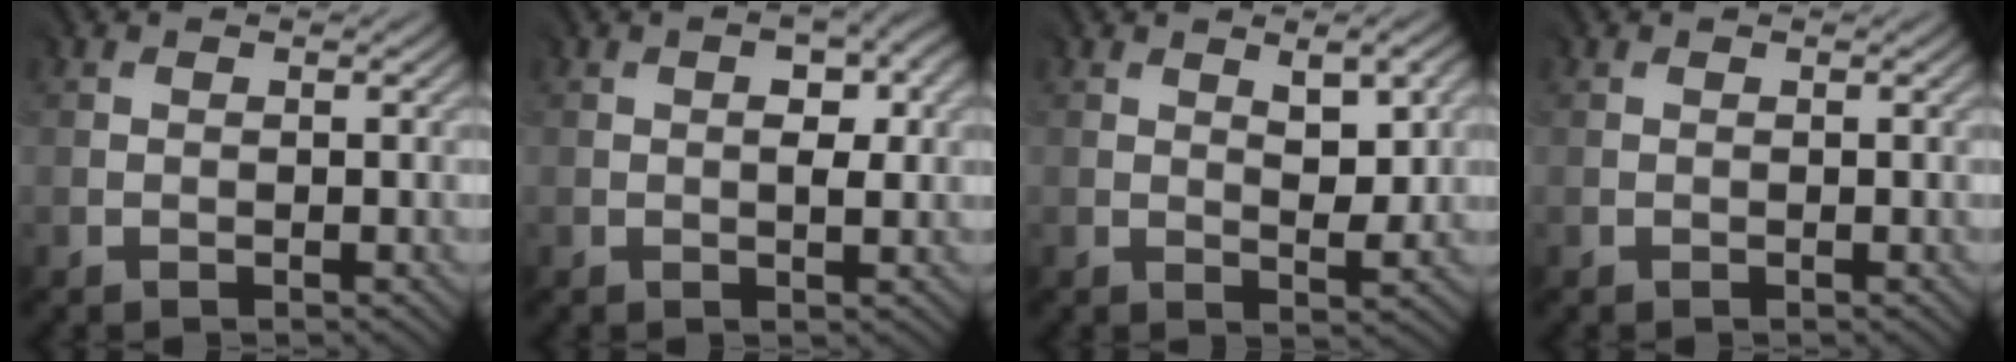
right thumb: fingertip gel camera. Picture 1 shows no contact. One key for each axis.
{"total": 3.3, "fx": 0.5, "fy": 1.4, "fz": 2.9, "tx": -0.046, "ty": -0.002, "tz": 0.010}
{"total": 4.0, "fx": 1.5, "fy": 1.5, "fz": 3.3, "tx": -0.055, "ty": -0.006, "tz": 0.033}
{"total": 0.0}